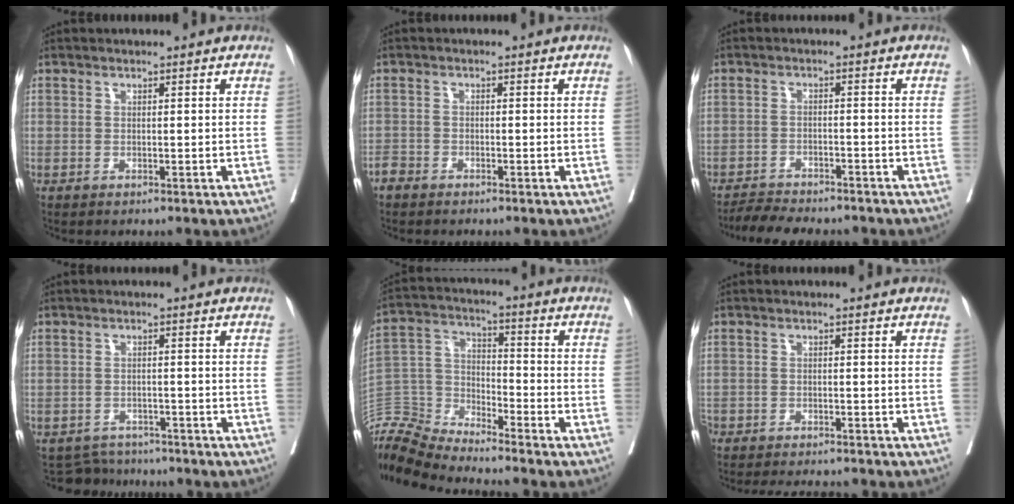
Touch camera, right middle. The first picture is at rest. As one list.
[{"total": 1.5, "force": [-1.3, 0.7, 0.2], "torque": [-0.008, 0.000, -0.026]}, {"total": 7.6, "force": [-7.1, 1.3, 2.4], "torque": [-0.031, -0.006, -0.107]}, {"total": 3.9, "force": [-3.6, 0.9, -1.2], "torque": [0.019, 0.005, -0.057]}, {"total": 11.2, "force": [-11.2, -0.1, 1.0], "torque": [-0.029, 0.029, -0.226]}, {"total": 8.9, "force": [-8.2, 1.4, 3.1], "torque": [-0.040, -0.013, -0.111]}]